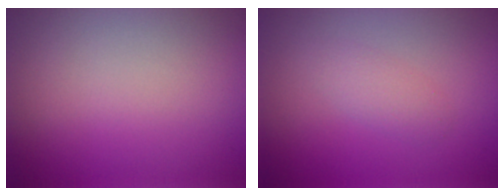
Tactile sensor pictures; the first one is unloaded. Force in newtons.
{"total": 1.5, "press": 1.5, "slide": 0.1}